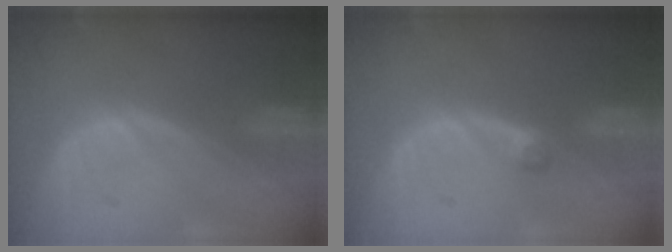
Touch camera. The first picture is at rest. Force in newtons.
{"total": 1.5, "press": 1.2, "slide": 0.8}